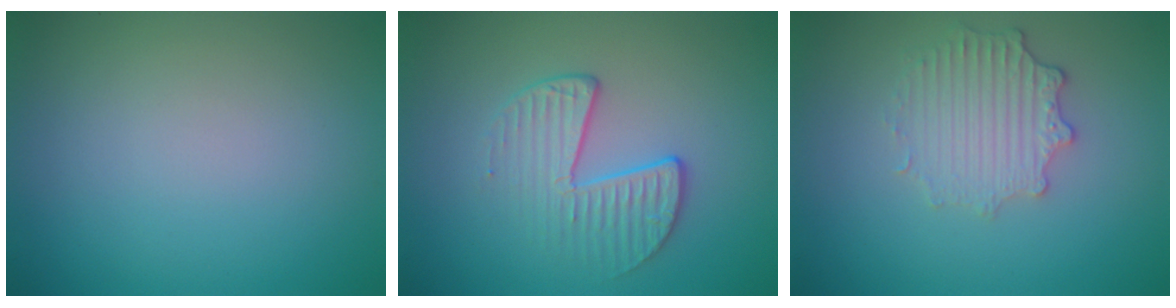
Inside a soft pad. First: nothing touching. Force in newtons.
{"total": 2.8, "press": 2.0, "slide": 1.9}
{"total": 2.8, "press": 2.5, "slide": 1.4}